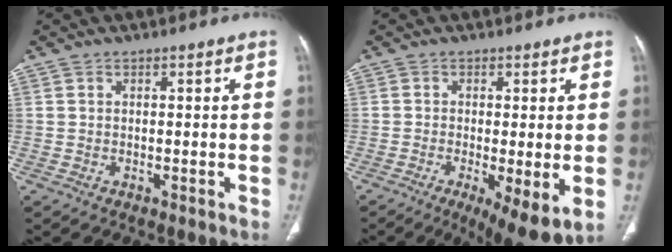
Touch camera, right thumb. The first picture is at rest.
{"total": 9.5, "force": [-2.8, 2.5, 8.7], "torque": [-0.138, -0.022, -0.041]}